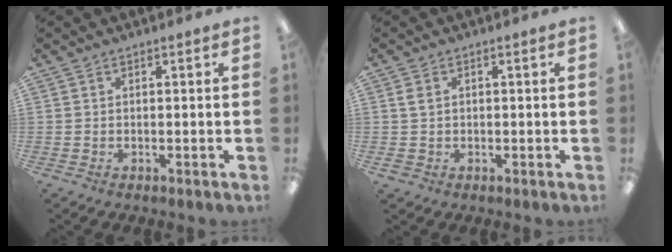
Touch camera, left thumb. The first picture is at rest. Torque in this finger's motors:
{"motor_torque": [-0.08, 0.01, 0.00, -0.44, 0.06]}